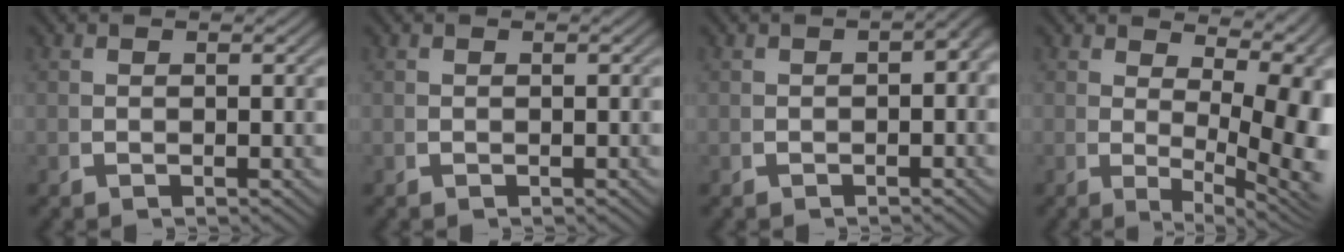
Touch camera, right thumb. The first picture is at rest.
{"total": 0.0}
{"total": 2.3, "force": [-0.2, 1.2, 2.0], "torque": [-0.017, 0.005, -0.005]}
{"total": 9.6, "force": [0.3, 4.9, 8.2], "torque": [-0.108, -0.038, 0.027]}